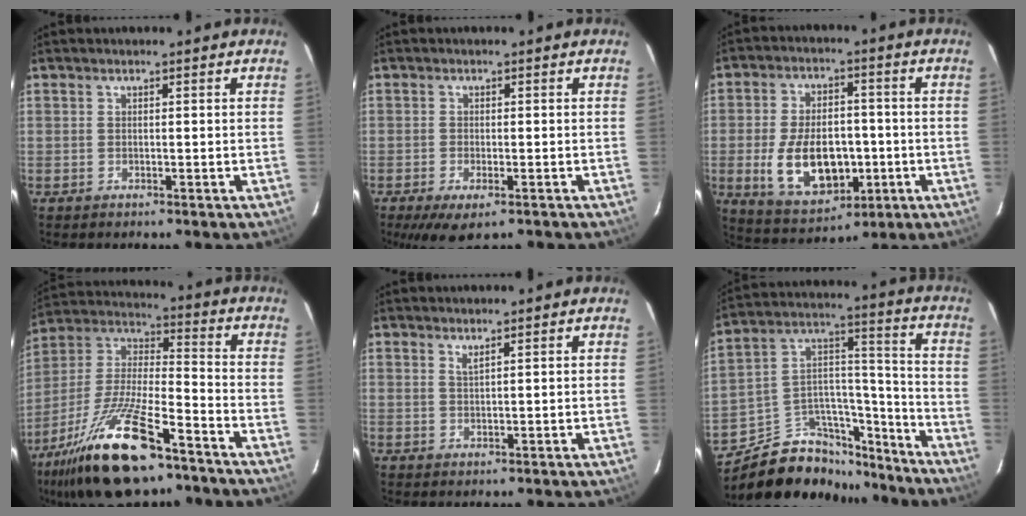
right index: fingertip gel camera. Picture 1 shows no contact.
{"total": 6.7, "force": [-4.2, 2.4, 4.6], "torque": [-0.097, -0.030, -0.064]}
{"total": 14.7, "force": [-3.2, 8.8, 11.4], "torque": [-0.233, -0.003, -0.032]}
{"total": 22.2, "force": [-14.3, 6.6, 15.7], "torque": [-0.311, -0.020, -0.254]}
{"total": 1.0, "force": [0.8, -0.2, 0.6], "torque": [-0.010, -0.001, 0.014]}
{"total": 19.1, "force": [-14.6, 10.0, 7.2], "torque": [-0.139, 0.079, -0.214]}